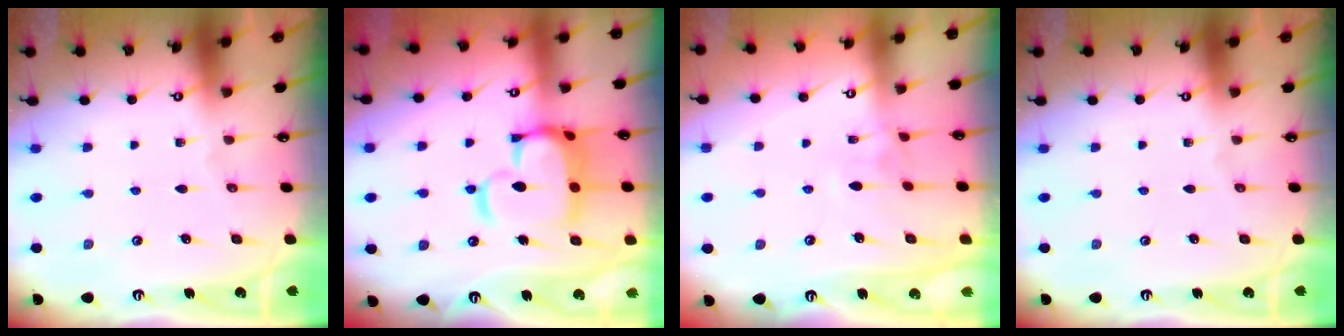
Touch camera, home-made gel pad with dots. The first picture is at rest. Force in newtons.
{"total": 12.2, "press": 12.1, "slide": 1.6}
{"total": 2.4, "press": 2.3, "slide": 0.7}
{"total": 0.0}